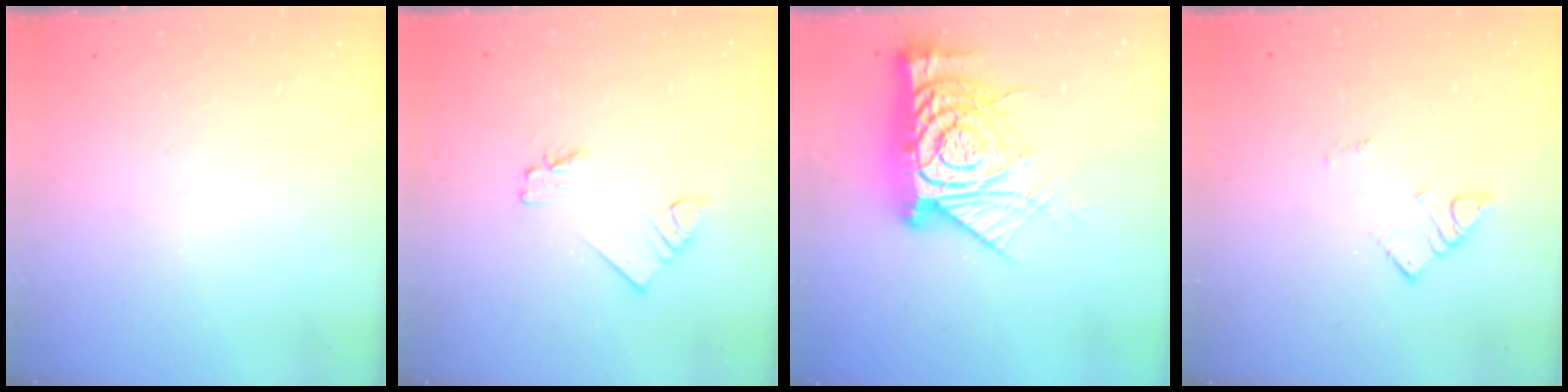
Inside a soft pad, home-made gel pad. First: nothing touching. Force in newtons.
{"total": 2.3, "press": 2.3, "slide": 0.1}
{"total": 22.0, "press": 21.9, "slide": 2.2}
{"total": 2.7, "press": 2.7, "slide": 0.4}